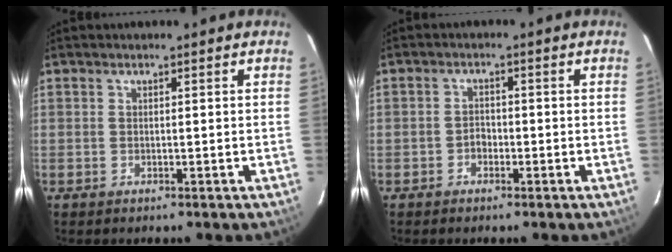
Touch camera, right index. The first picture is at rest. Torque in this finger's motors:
{"motor_torque": [0.52, 0.24, 0.02, 0.00]}